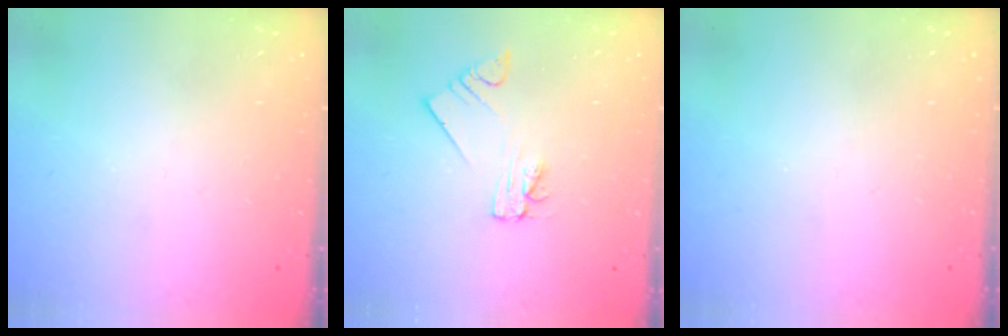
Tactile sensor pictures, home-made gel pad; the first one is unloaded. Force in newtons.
{"total": 1.9, "press": 1.9, "slide": 0.2}
{"total": 0.0}